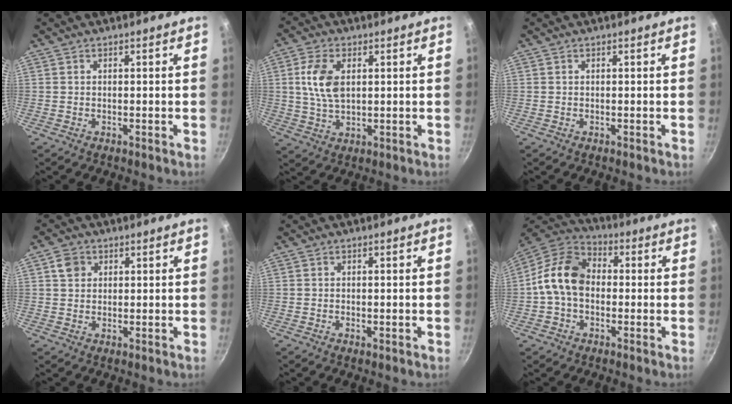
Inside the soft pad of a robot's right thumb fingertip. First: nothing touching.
{"total": 9.4, "force": [1.8, 5.7, 7.3], "torque": [-0.132, 0.001, 0.033]}
{"total": 0.0}
{"total": 3.5, "force": [1.2, 2.9, 1.5], "torque": [-0.009, 0.002, 0.018]}
{"total": 0.9, "force": [-0.3, 0.3, 0.8], "torque": [-0.012, 0.000, -0.005]}
{"total": 11.8, "force": [-0.5, 8.7, 8.0], "torque": [-0.118, 0.034, -0.032]}